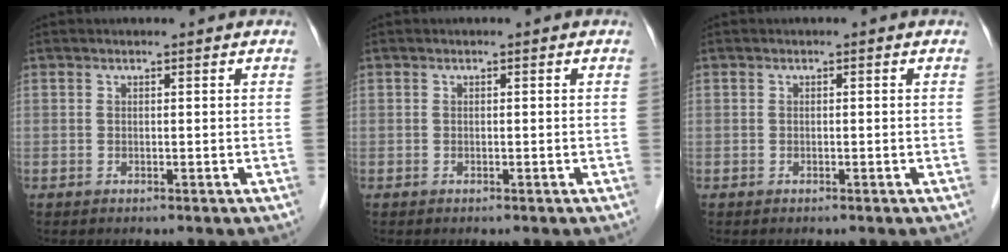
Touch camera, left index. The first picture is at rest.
{"total": 0.0}
{"total": 0.0}